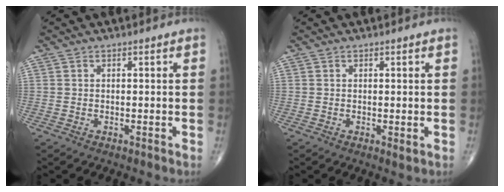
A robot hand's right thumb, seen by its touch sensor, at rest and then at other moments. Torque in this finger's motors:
{"motor_torque": [-0.41, -0.07, 0.22, 0.02, -0.01]}